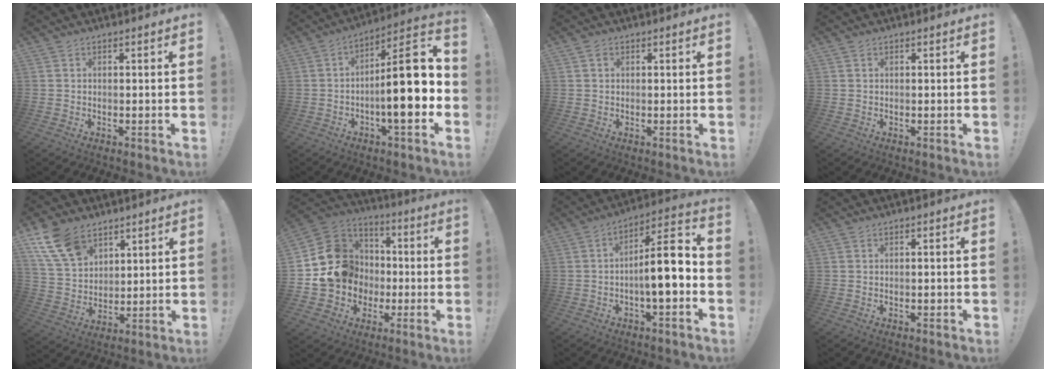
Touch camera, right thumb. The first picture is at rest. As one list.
[{"total": 18.9, "force": [-2.2, 4.2, 18.3], "torque": [-0.290, 0.011, -0.040]}, {"total": 0.8, "force": [0.4, 0.7, 0.2], "torque": [0.003, -0.002, 0.006]}, {"total": 0.0}, {"total": 14.1, "force": [8.3, 9.2, 6.8], "torque": [-0.131, -0.040, 0.165]}, {"total": 16.3, "force": [-1.2, 15.1, 5.9], "torque": [-0.078, 0.025, 0.006]}, {"total": 13.0, "force": [-2.0, 2.8, 12.5], "torque": [-0.203, 0.009, -0.038]}, {"total": 1.0, "force": [-0.6, 0.1, 0.8], "torque": [-0.017, 0.003, -0.009]}]